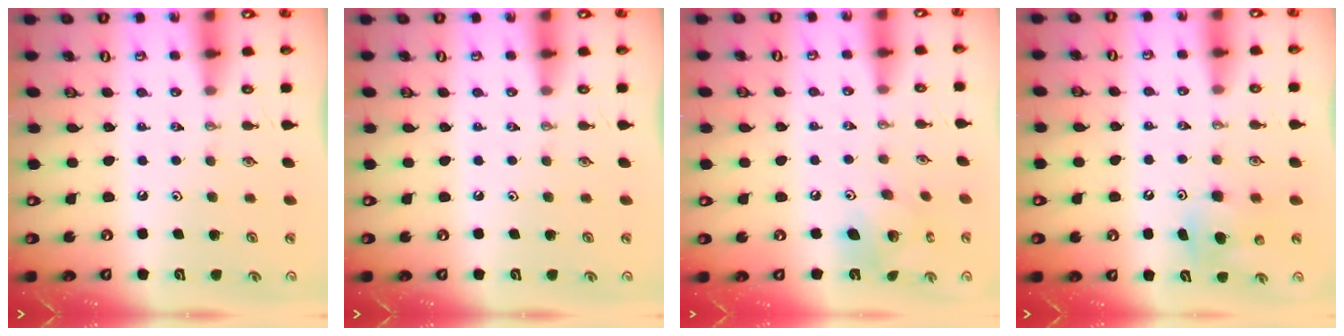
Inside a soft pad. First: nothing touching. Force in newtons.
{"total": 0.0}
{"total": 10.4, "press": 10.4, "slide": 0.8}
{"total": 6.8, "press": 6.7, "slide": 0.9}